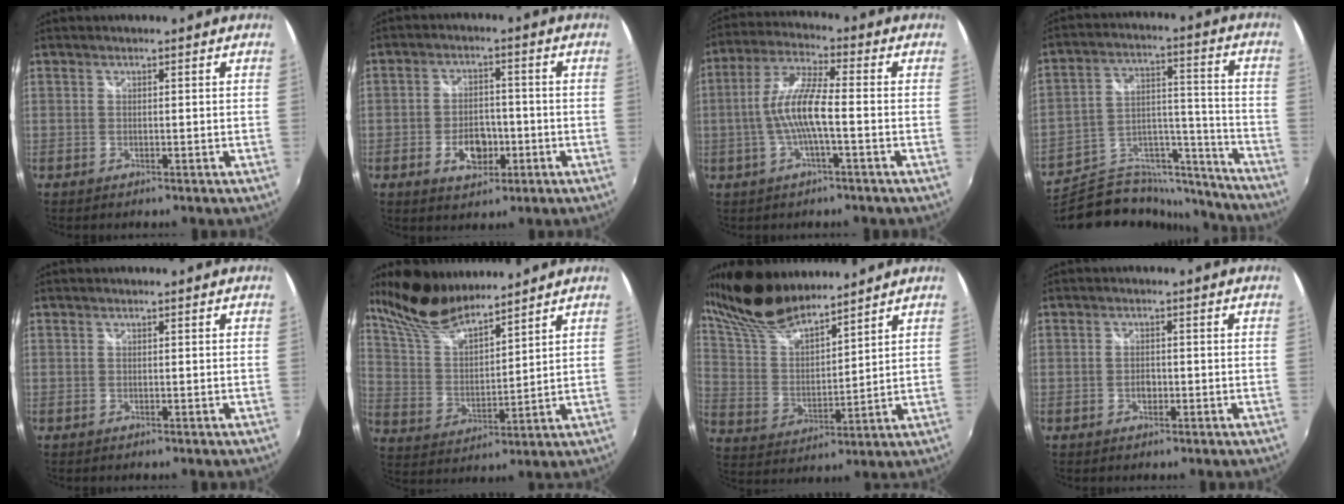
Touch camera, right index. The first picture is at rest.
{"total": 6.9, "force": [-2.5, 4.5, 4.6], "torque": [-0.088, 0.006, -0.033]}
{"total": 9.4, "force": [-1.8, 1.3, 9.1], "torque": [-0.192, 0.007, -0.033]}
{"total": 18.9, "force": [-16.4, 7.8, 5.3], "torque": [-0.082, 0.059, -0.240]}
{"total": 0.0}
{"total": 13.3, "force": [11.3, 3.2, 6.1], "torque": [-0.123, 0.010, 0.225]}
{"total": 17.1, "force": [14.2, 4.9, 8.2], "torque": [-0.164, 0.020, 0.279]}
{"total": 1.7, "force": [-0.6, 1.3, 1.0], "torque": [-0.017, 0.002, -0.011]}